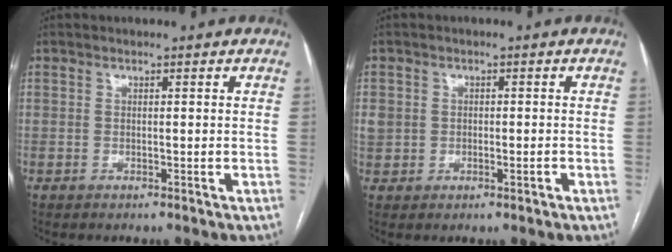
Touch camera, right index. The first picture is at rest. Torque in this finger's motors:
{"motor_torque": [0.00, 0.08, 0.10, 0.00]}